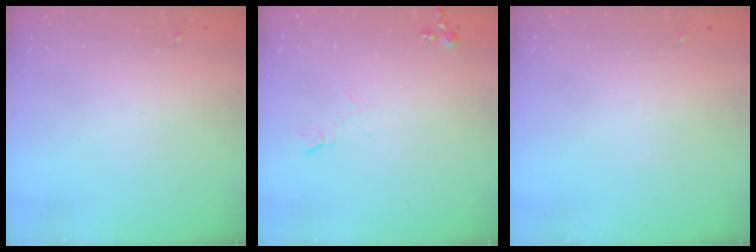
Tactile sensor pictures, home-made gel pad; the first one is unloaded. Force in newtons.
{"total": 6.9, "press": 6.8, "slide": 1.0}
{"total": 0.0}